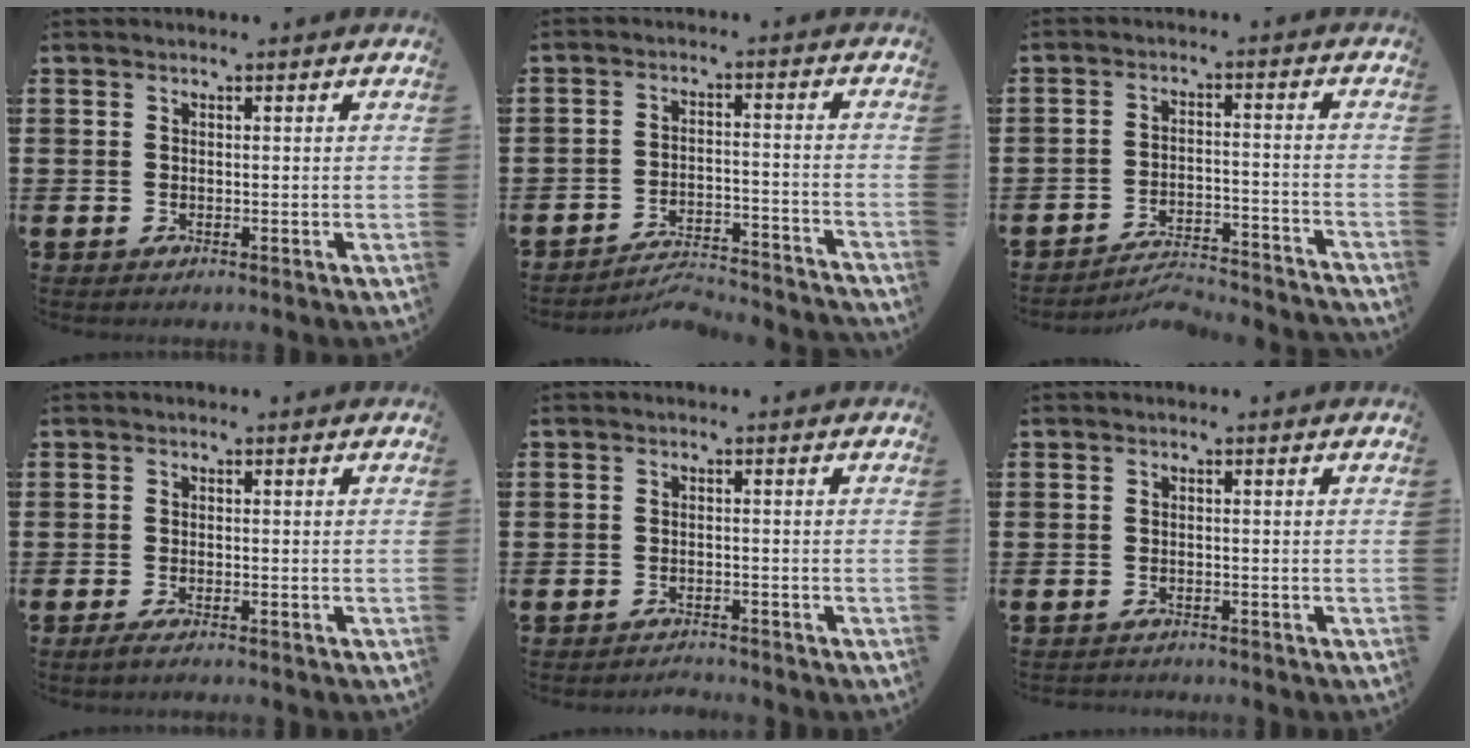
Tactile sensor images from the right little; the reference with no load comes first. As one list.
[{"total": 4.6, "force": [-4.5, 0.2, 0.8], "torque": [-0.015, 0.001, -0.092]}, {"total": 4.6, "force": [-4.6, 0.2, 0.7], "torque": [-0.015, 0.000, -0.094]}, {"total": 1.0, "force": [-0.6, 0.0, 0.7], "torque": [-0.003, -0.006, -0.014]}, {"total": 1.3, "force": [-1.3, 0.0, -0.1], "torque": [-0.002, 0.003, -0.027]}, {"total": 0.6, "force": [-0.6, 0.1, -0.1], "torque": [-0.001, -0.002, -0.013]}]